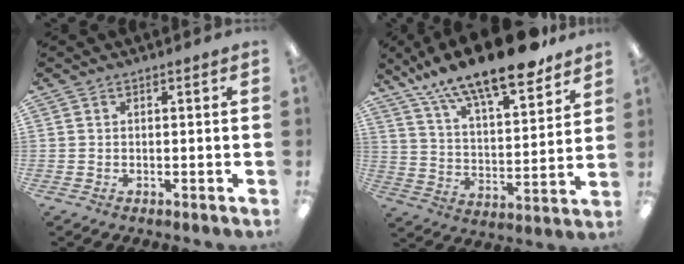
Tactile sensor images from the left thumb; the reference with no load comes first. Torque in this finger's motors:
{"motor_torque": [0.41, 0.50, 1.45, -1.32, 0.20]}